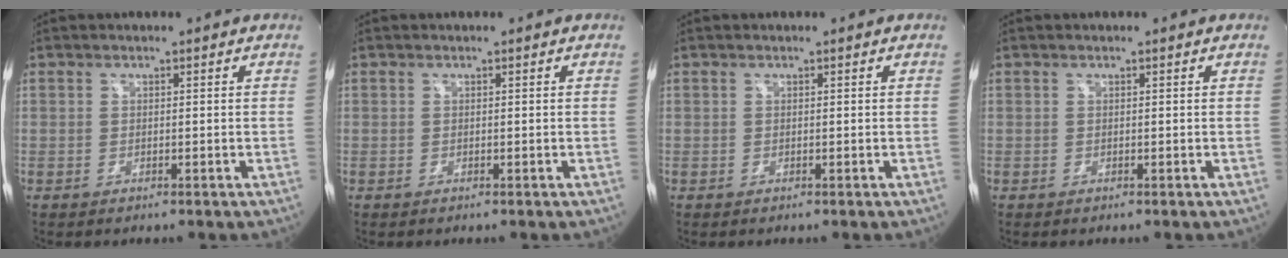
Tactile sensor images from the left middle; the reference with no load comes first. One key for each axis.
{"total": 0.0}
{"total": 0.0}
{"total": 0.0}